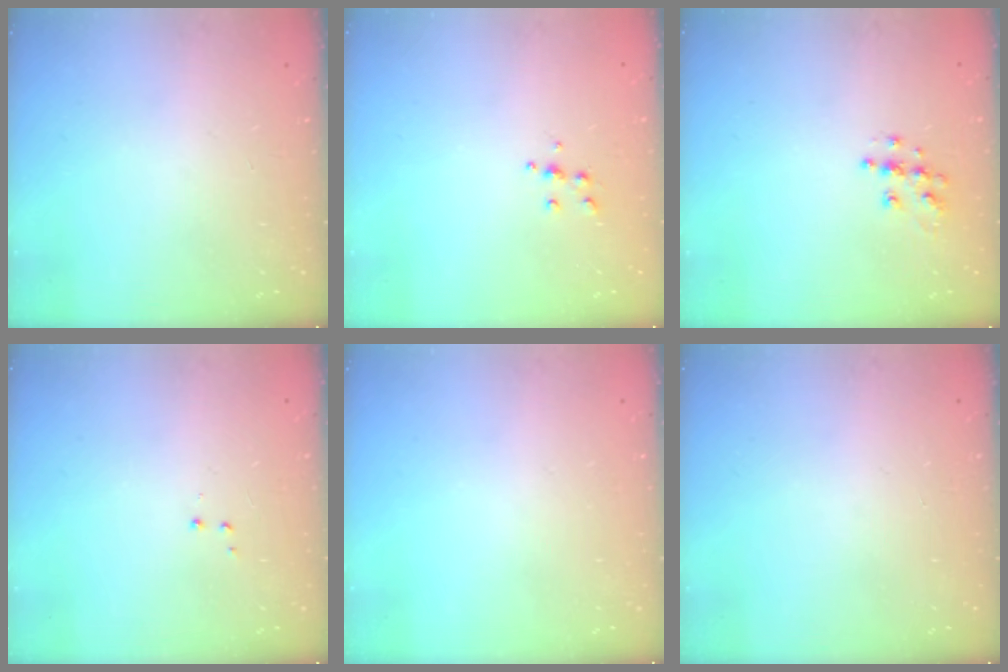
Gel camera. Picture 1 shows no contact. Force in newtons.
{"total": 5.0, "press": 5.0, "slide": 0.6}
{"total": 7.8, "press": 7.8, "slide": 0.2}
{"total": 2.8, "press": 2.7, "slide": 0.5}
{"total": 0.0}
{"total": 0.0}